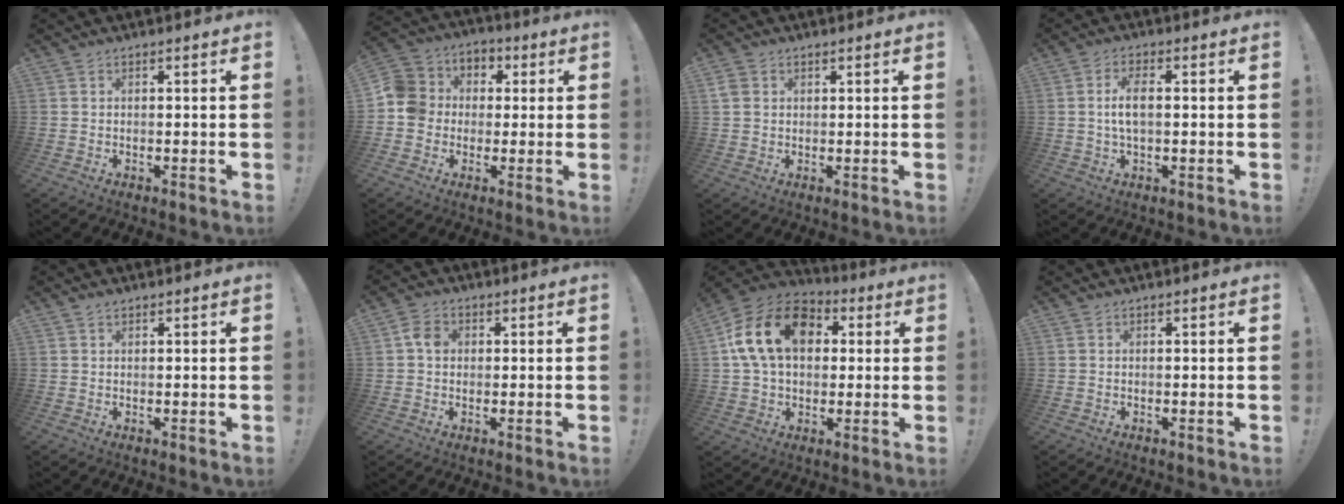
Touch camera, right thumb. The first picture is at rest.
{"total": 9.9, "force": [-1.5, 9.4, 3.0], "torque": [-0.044, 0.020, -0.020]}
{"total": 3.1, "force": [1.4, 2.5, 1.2], "torque": [-0.024, 0.002, 0.028]}
{"total": 6.0, "force": [0.1, 2.4, 5.5], "torque": [-0.107, 0.008, 0.002]}
{"total": 0.8, "force": [0.6, 0.3, 0.5], "torque": [-0.009, 0.000, 0.012]}
{"total": 4.6, "force": [0.5, 3.6, 2.9], "torque": [-0.048, 0.011, 0.011]}
{"total": 20.1, "force": [5.5, 14.2, 13.1], "torque": [-0.218, 0.007, 0.102]}
{"total": 0.0}